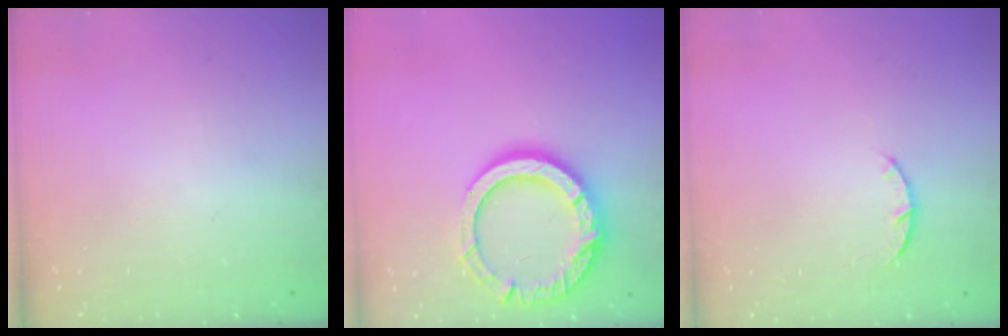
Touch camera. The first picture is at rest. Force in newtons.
{"total": 16.7, "press": 16.7, "slide": 1.4}
{"total": 3.0, "press": 2.9, "slide": 0.5}